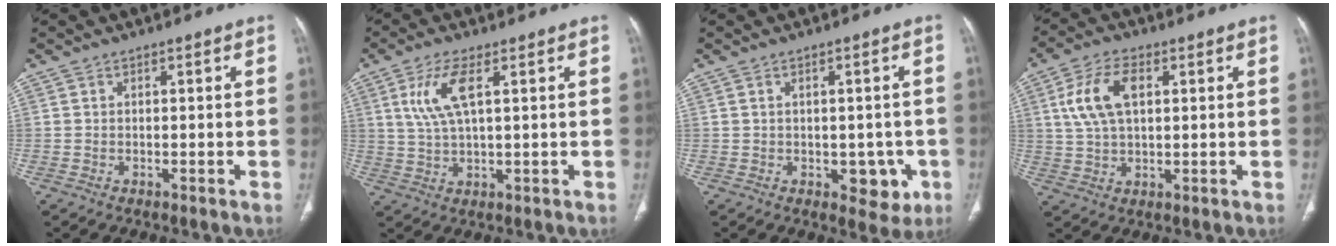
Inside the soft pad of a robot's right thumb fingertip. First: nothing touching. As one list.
[{"total": 7.3, "force": [2.5, 2.3, 6.5], "torque": [-0.151, -0.004, 0.056]}, {"total": 5.9, "force": [-1.7, 3.6, 4.3], "torque": [-0.022, 0.003, -0.014]}, {"total": 9.5, "force": [2.5, 5.2, 7.6], "torque": [-0.155, 0.009, 0.050]}]